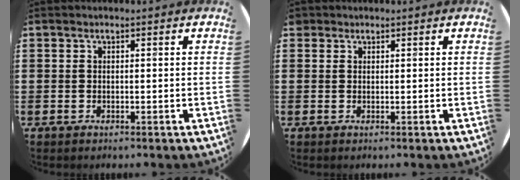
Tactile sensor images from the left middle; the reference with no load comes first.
{"total": 0.7, "force": [0.6, 0.3, -0.1], "torque": [0.001, 0.003, 0.012]}